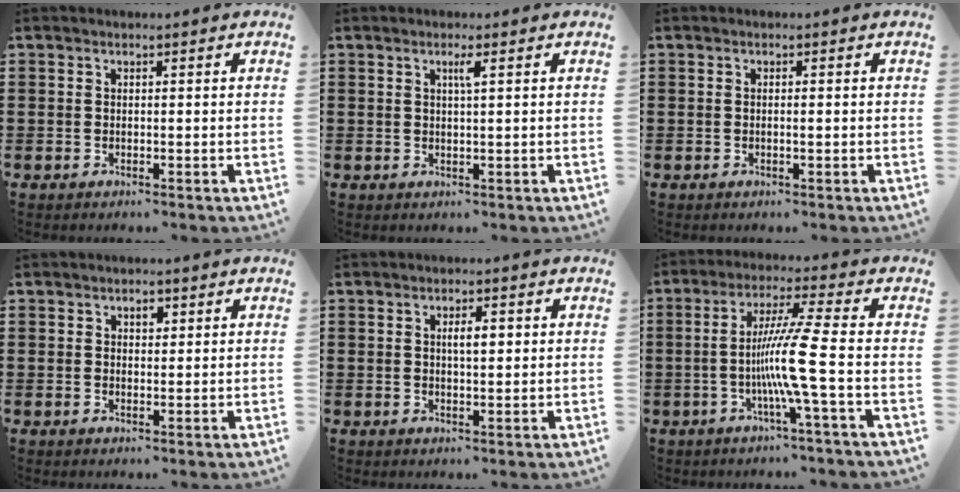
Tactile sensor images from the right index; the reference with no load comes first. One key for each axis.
{"total": 1.4, "fx": 0.6, "fy": -0.1, "fz": 1.3, "tx": -0.025, "ty": -0.001, "tz": 0.008}
{"total": 0.7, "fx": -0.1, "fy": 0.0, "fz": 0.7, "tx": -0.012, "ty": -0.004, "tz": -0.002}
{"total": 1.4, "fx": 0.7, "fy": 0.8, "fz": 0.8, "tx": -0.018, "ty": 0.006, "tz": 0.012}
{"total": 3.1, "fx": 0.5, "fy": 0.9, "fz": 2.9, "tx": -0.048, "ty": 0.001, "tz": 0.004}
{"total": 9.3, "fx": -2.2, "fy": -1.4, "fz": 9.0, "tx": -0.179, "ty": -0.018, "tz": -0.054}